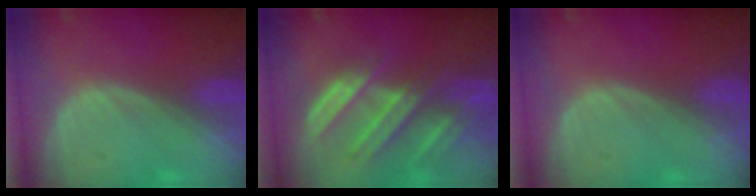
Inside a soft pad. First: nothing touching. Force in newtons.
{"total": 9.2, "press": 8.2, "slide": 4.1}
{"total": 0.0}